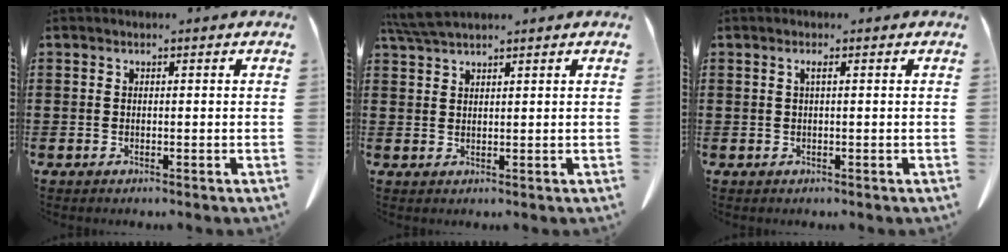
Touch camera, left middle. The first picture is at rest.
{"total": 3.8, "force": [3.1, 0.5, 2.1], "torque": [-0.049, -0.003, 0.061]}
{"total": 1.1, "force": [0.2, 0.0, 1.0], "torque": [-0.020, -0.001, 0.005]}